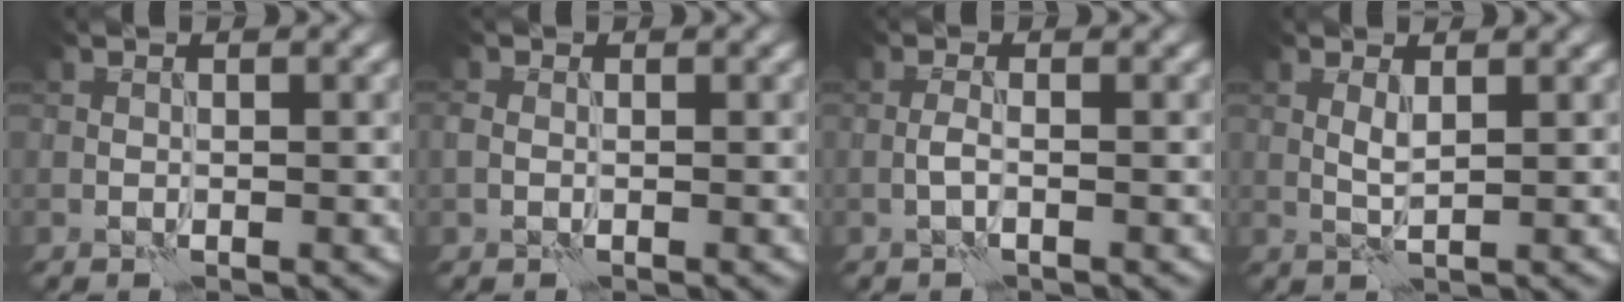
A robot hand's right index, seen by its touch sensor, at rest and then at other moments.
{"total": 1.1, "force": [-0.3, 1.0, 0.5], "torque": [-0.012, 0.001, -0.009]}
{"total": 1.3, "force": [-0.5, 0.2, 1.1], "torque": [-0.026, 0.004, -0.014]}
{"total": 1.3, "force": [0.5, 0.1, 1.2], "torque": [-0.030, 0.001, 0.009]}